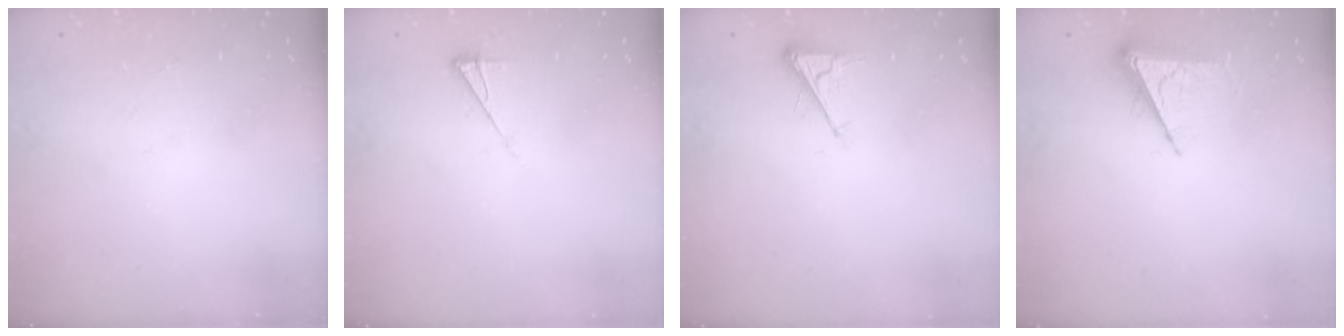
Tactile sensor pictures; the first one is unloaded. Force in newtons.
{"total": 5.7, "press": 5.7, "slide": 0.7}
{"total": 2.8, "press": 2.8, "slide": 0.4}
{"total": 7.9, "press": 7.9, "slide": 0.3}